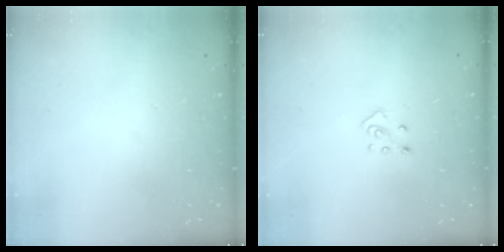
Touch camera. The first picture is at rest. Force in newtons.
{"total": 3.9, "press": 3.8, "slide": 0.3}